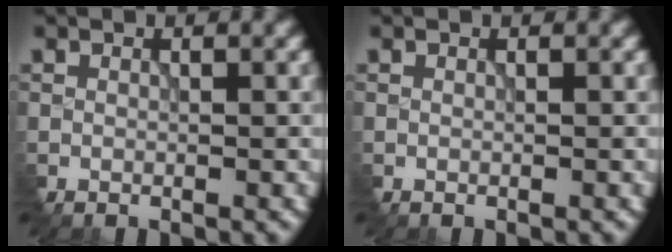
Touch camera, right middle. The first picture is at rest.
{"total": 0.0}